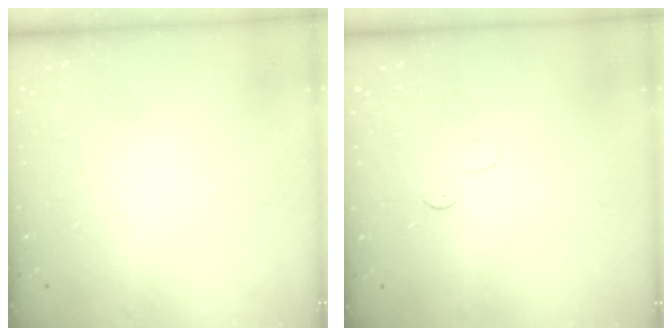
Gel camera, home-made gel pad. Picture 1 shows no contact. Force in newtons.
{"total": 3.6, "press": 3.5, "slide": 0.3}